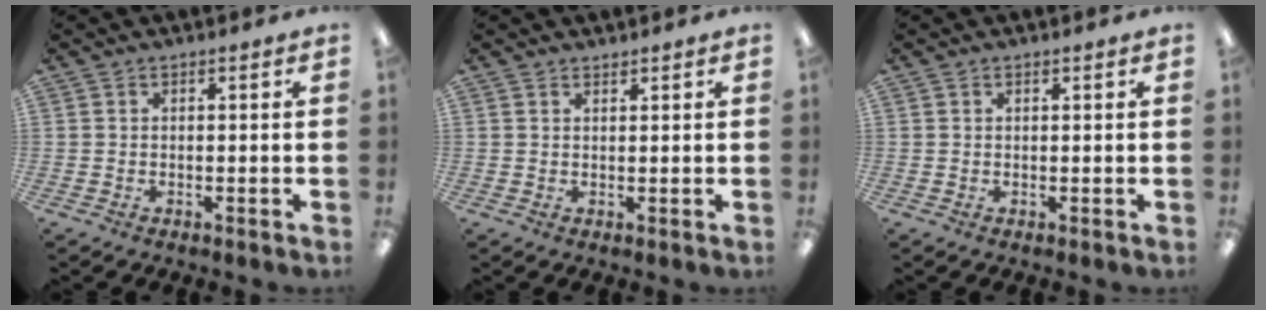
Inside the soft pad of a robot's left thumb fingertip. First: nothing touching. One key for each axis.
{"total": 1.2, "fx": 1.2, "fy": 0.3, "fz": -0.1, "tx": 0.001, "ty": -0.002, "tz": 0.024}
{"total": 0.6, "fx": 0.5, "fy": 0.3, "fz": 0.1, "tx": 0.006, "ty": -0.002, "tz": 0.007}